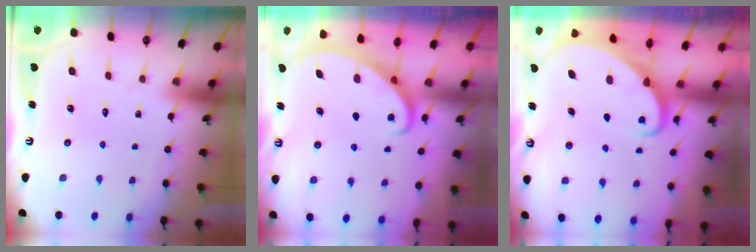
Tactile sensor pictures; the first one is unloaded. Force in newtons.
{"total": 2.9, "press": 2.8, "slide": 0.3}
{"total": 3.0, "press": 3.0, "slide": 0.2}